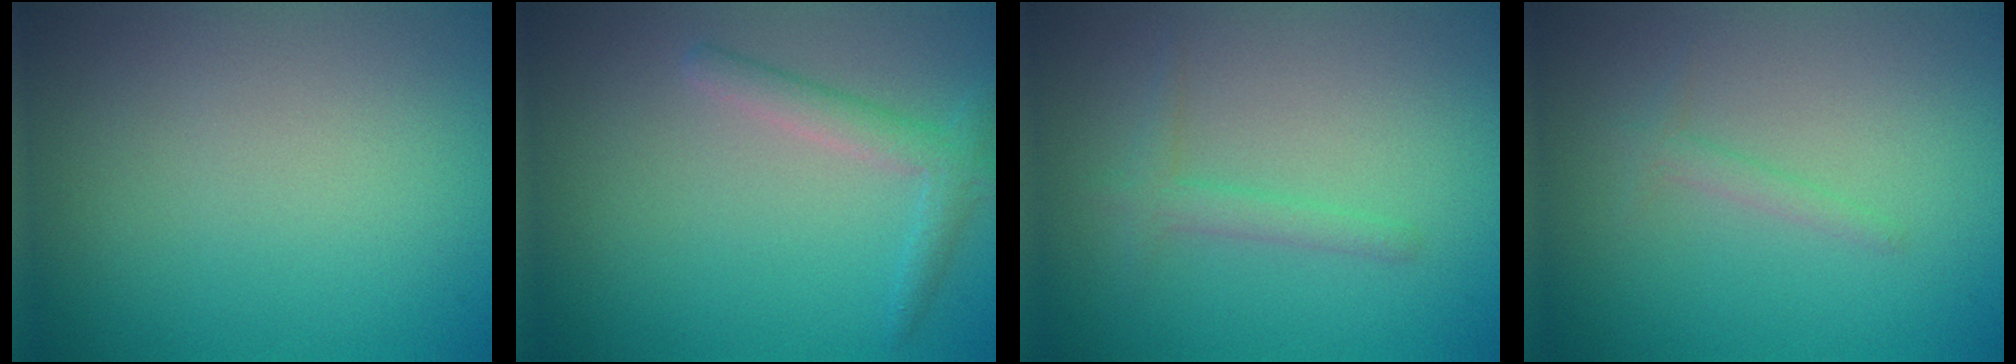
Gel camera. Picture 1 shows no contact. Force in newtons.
{"total": 2.2, "press": 2.2, "slide": 0.1}
{"total": 1.6, "press": 1.6, "slide": 0.1}
{"total": 1.0, "press": 1.0, "slide": 0.0}